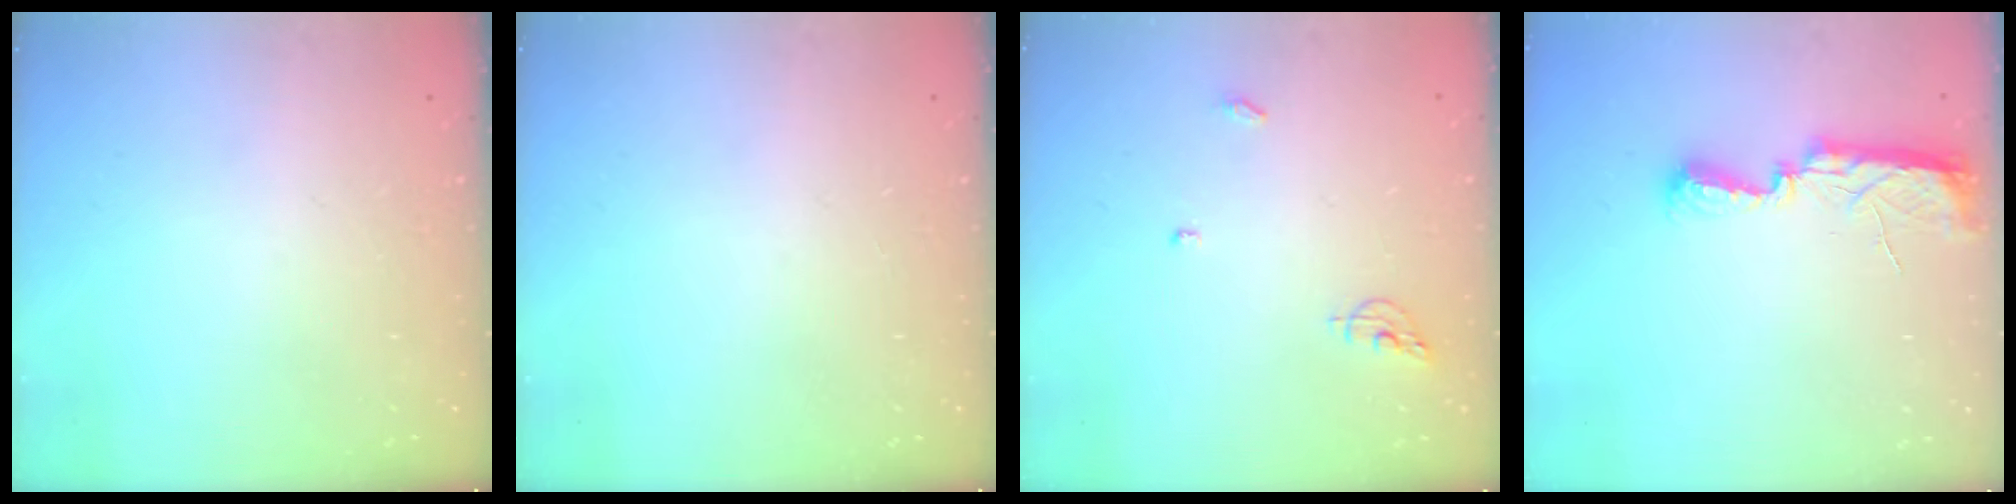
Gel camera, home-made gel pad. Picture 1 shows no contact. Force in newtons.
{"total": 0.0}
{"total": 5.9, "press": 5.9, "slide": 0.2}
{"total": 8.5, "press": 8.3, "slide": 2.0}